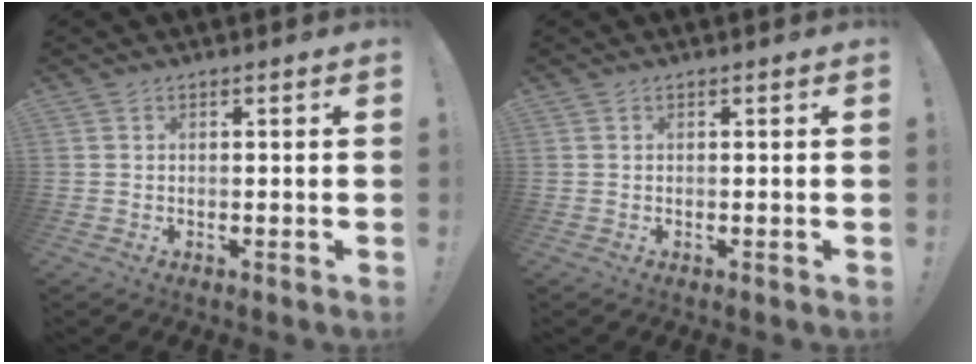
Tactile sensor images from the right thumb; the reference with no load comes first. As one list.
[{"total": 0.0}]